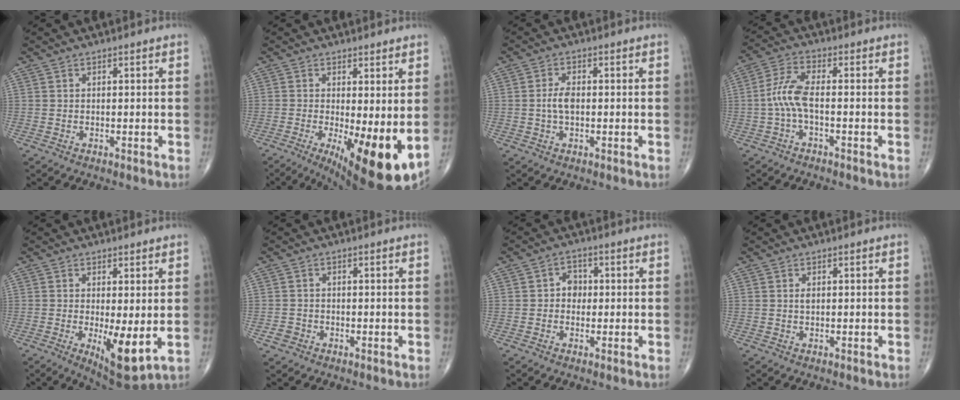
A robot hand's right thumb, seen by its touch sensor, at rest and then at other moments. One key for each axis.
{"total": 13.0, "fx": -2.3, "fy": 3.9, "fz": 12.2, "tx": -0.183, "ty": -0.027, "tz": -0.022}
{"total": 3.3, "fx": -0.2, "fy": 1.7, "fz": 2.8, "tx": -0.058, "ty": 0.005, "tz": -0.007}
{"total": 6.0, "fx": -1.1, "fy": 1.9, "fz": 5.6, "tx": -0.133, "ty": 0.020, "tz": -0.029}
{"total": 8.5, "fx": -1.2, "fy": 2.6, "fz": 8.0, "tx": -0.123, "ty": -0.027, "tz": -0.011}
{"total": 1.7, "fx": -0.8, "fy": 1.5, "fz": 0.4, "tx": -0.005, "ty": 0.006, "tz": -0.016}
{"total": 3.2, "fx": 0.0, "fy": 2.7, "fz": 1.7, "tx": -0.004, "ty": 0.008, "tz": -0.008}
{"total": 0.8, "fx": 0.2, "fy": 0.4, "fz": 0.6, "tx": -0.012, "ty": 0.000, "tz": 0.003}